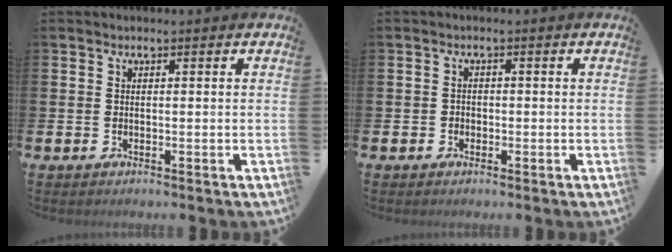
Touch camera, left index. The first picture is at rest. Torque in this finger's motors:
{"motor_torque": [-0.10, 0.26, 0.01, -0.01]}